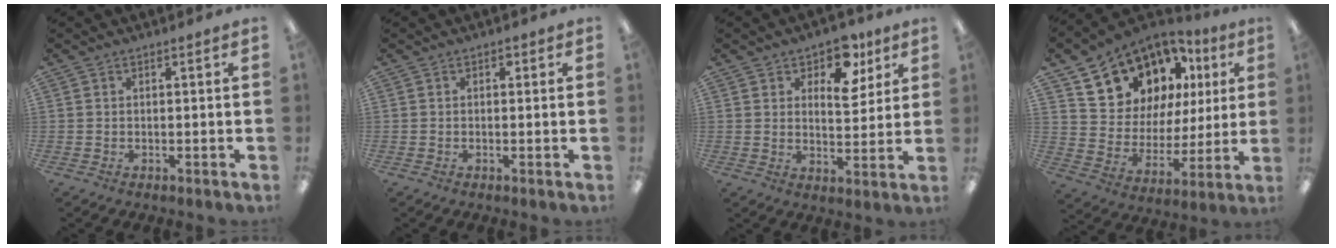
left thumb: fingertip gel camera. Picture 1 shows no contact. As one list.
[{"total": 0.9, "force": [-0.1, 0.6, 0.6], "torque": [-0.014, 0.005, -0.004]}, {"total": 10.2, "force": [5.9, 5.9, 5.9], "torque": [-0.078, -0.022, 0.101]}, {"total": 15.8, "force": [11.2, 10.2, 4.7], "torque": [-0.102, -0.075, 0.213]}]